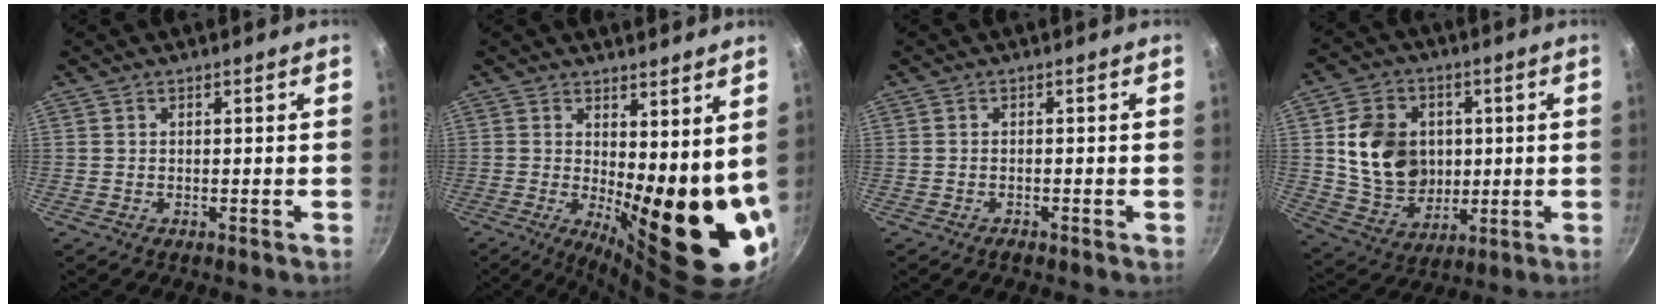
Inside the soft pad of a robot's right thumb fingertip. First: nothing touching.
{"total": 15.4, "force": [2.2, 5.5, 14.2], "torque": [-0.169, -0.044, 0.041]}
{"total": 0.9, "force": [-0.8, 0.3, 0.4], "torque": [-0.010, 0.004, -0.015]}
{"total": 15.4, "force": [1.8, 12.6, 8.7], "torque": [-0.126, -0.002, 0.044]}